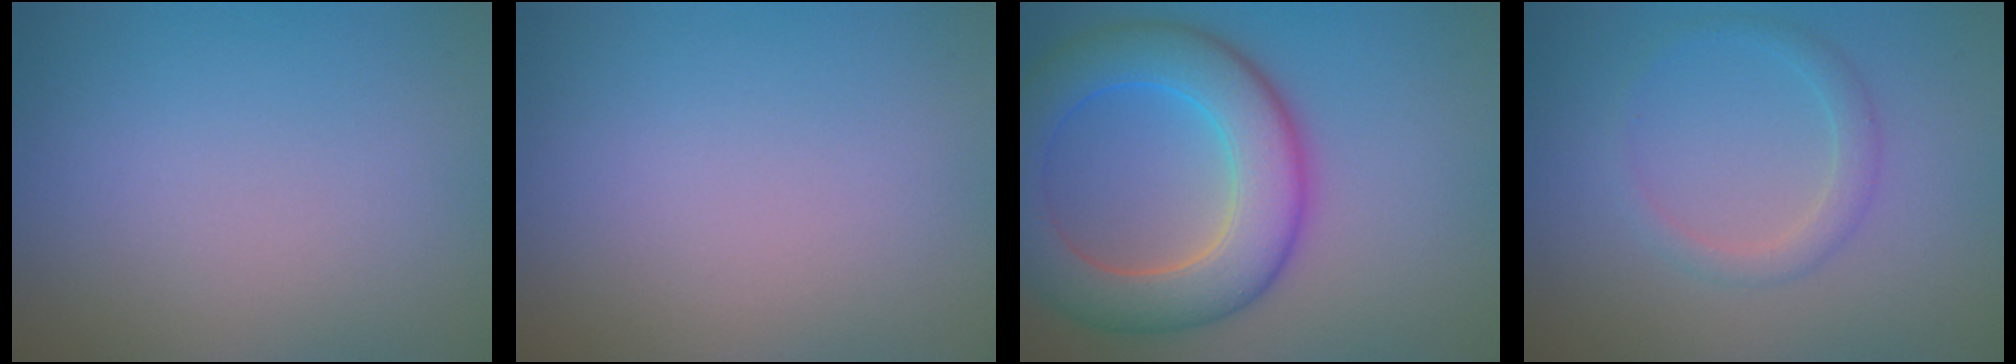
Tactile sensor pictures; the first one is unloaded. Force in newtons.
{"total": 0.0}
{"total": 8.7, "press": 8.7, "slide": 0.2}
{"total": 1.8, "press": 1.8, "slide": 0.2}